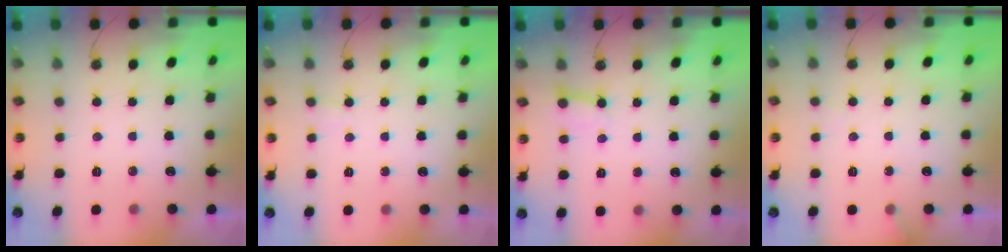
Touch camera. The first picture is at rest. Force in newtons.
{"total": 4.4, "press": 4.4, "slide": 0.4}
{"total": 2.5, "press": 2.5, "slide": 0.1}
{"total": 4.4, "press": 4.3, "slide": 0.2}